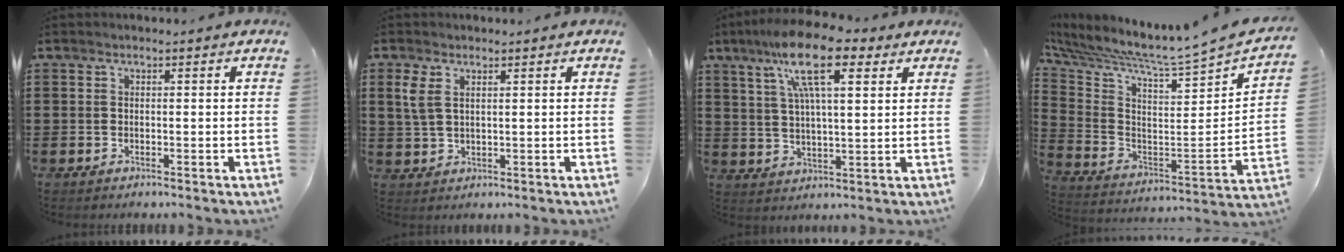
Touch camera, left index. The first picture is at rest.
{"total": 3.2, "force": [1.5, 1.6, 2.3], "torque": [-0.060, 0.004, 0.025]}
{"total": 13.4, "force": [7.9, 3.7, 10.2], "torque": [-0.200, -0.007, 0.134]}
{"total": 5.4, "force": [4.7, -0.7, 2.6], "torque": [-0.077, -0.065, 0.066]}